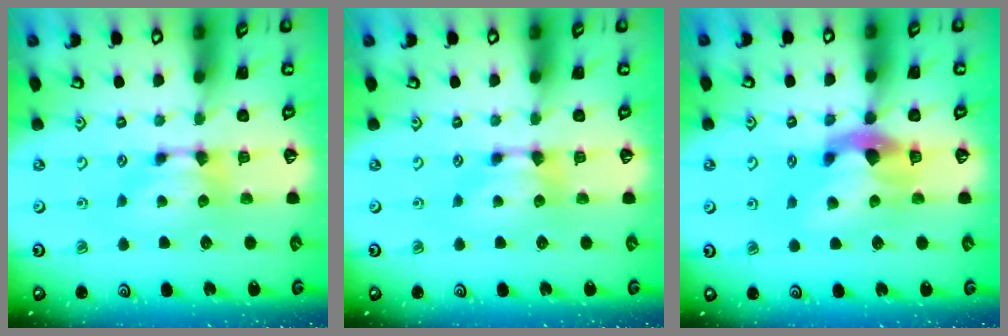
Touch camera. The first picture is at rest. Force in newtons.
{"total": 0.0}
{"total": 5.5, "press": 5.2, "slide": 1.9}